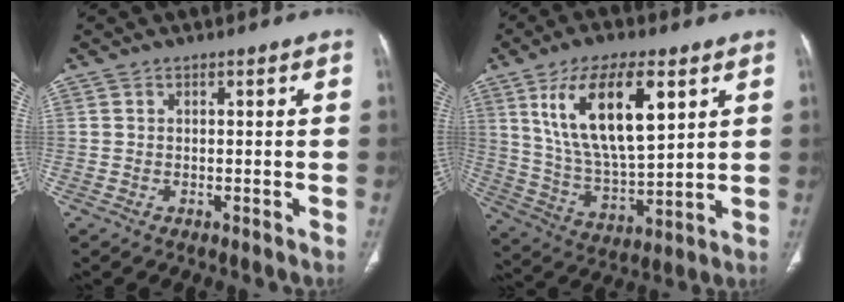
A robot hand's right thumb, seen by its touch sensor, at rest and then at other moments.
{"total": 18.7, "force": [7.4, 7.7, 15.4], "torque": [-0.263, -0.027, 0.143]}